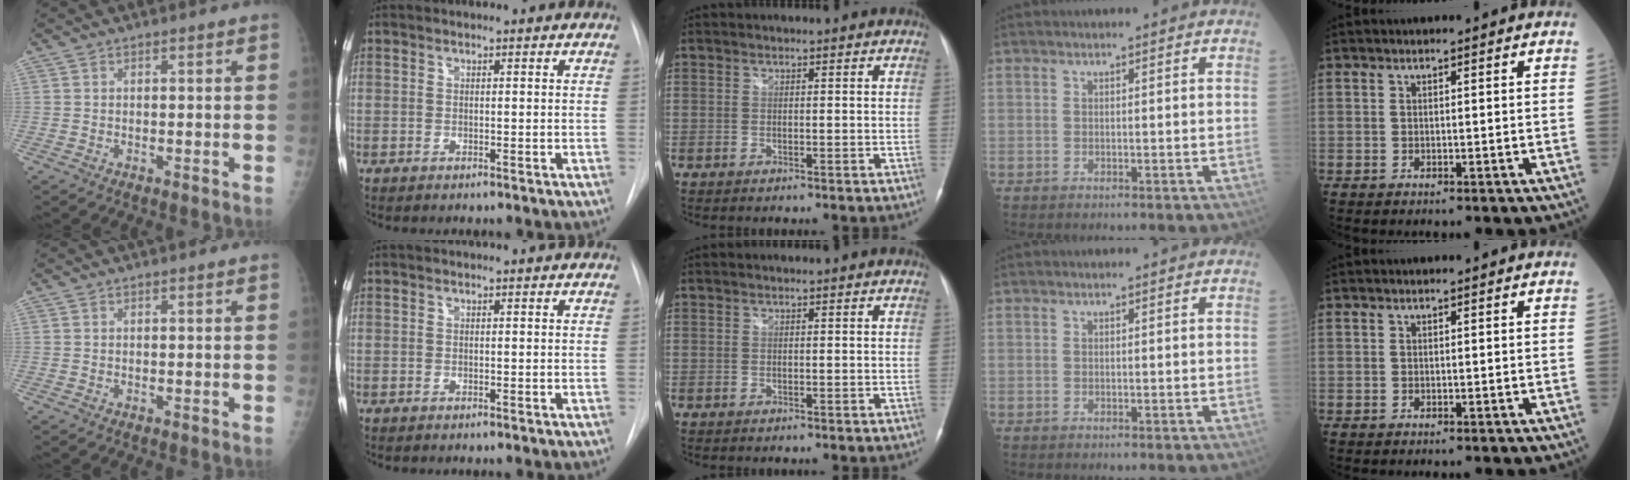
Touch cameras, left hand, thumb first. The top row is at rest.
{"index": {"total": 0.6, "force": [-0.6, -0.1, -0.1], "torque": [0.003, -0.006, -0.010]}}